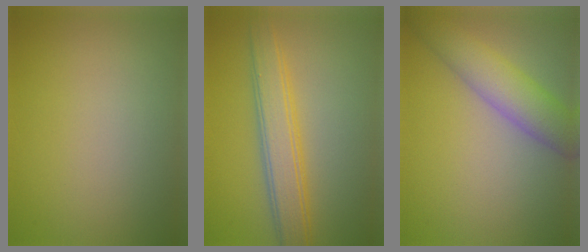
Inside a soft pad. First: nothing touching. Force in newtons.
{"total": 4.6, "press": 4.6, "slide": 0.2}
{"total": 5.2, "press": 5.2, "slide": 0.3}